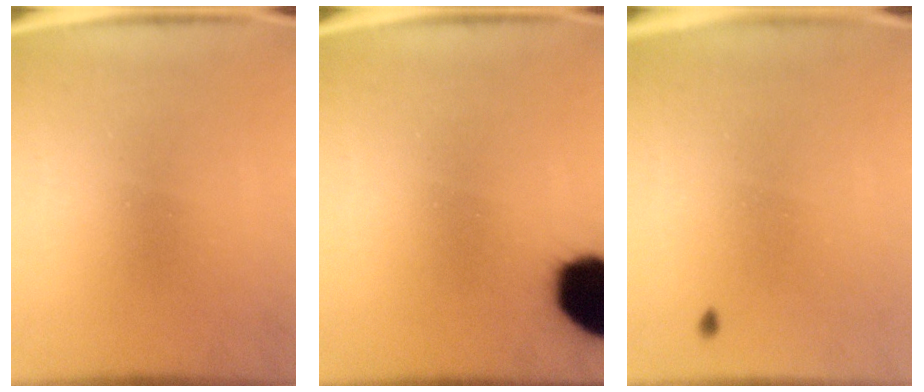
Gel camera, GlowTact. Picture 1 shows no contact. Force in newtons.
{"total": 17.8}
{"total": 0.9}